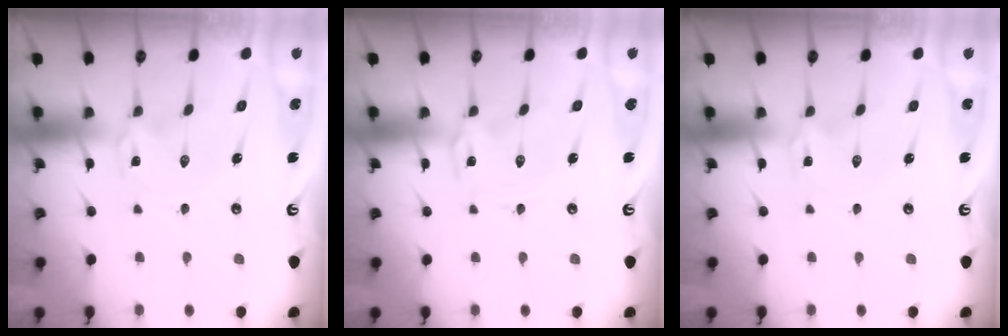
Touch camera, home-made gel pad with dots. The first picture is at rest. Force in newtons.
{"total": 0.9, "press": 0.8, "slide": 0.3}
{"total": 0.0}